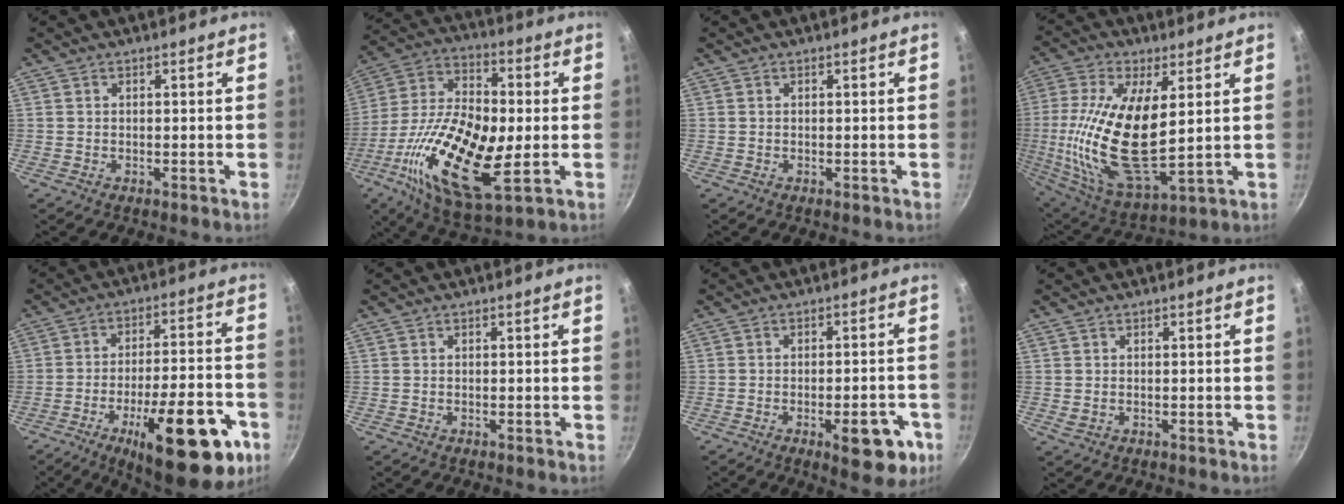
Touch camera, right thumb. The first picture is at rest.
{"total": 23.2, "force": [-3.6, 10.4, 20.4], "torque": [-0.389, 0.007, -0.073]}
{"total": 0.0}
{"total": 21.8, "force": [2.0, 8.7, 19.9], "torque": [-0.410, -0.027, 0.041]}
{"total": 23.4, "force": [-10.5, 8.2, 19.2], "torque": [-0.229, 0.040, -0.141]}
{"total": 0.0}
{"total": 10.5, "force": [-4.2, 4.3, 8.5], "torque": [-0.072, 0.020, -0.048]}
{"total": 1.0, "force": [0.2, 0.7, 0.6], "torque": [-0.010, -0.002, 0.005]}